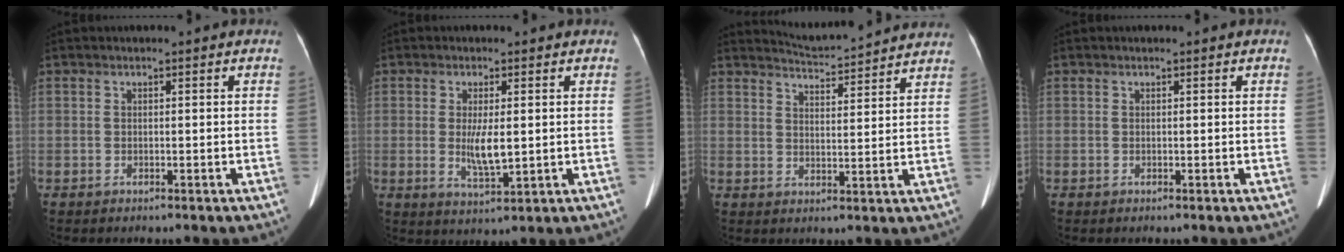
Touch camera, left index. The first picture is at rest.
{"total": 4.7, "force": [0.2, 1.1, 4.6], "torque": [-0.088, -0.012, 0.006]}
{"total": 9.8, "force": [9.6, -0.2, 1.6], "torque": [-0.038, 0.011, 0.127]}
{"total": 0.0}